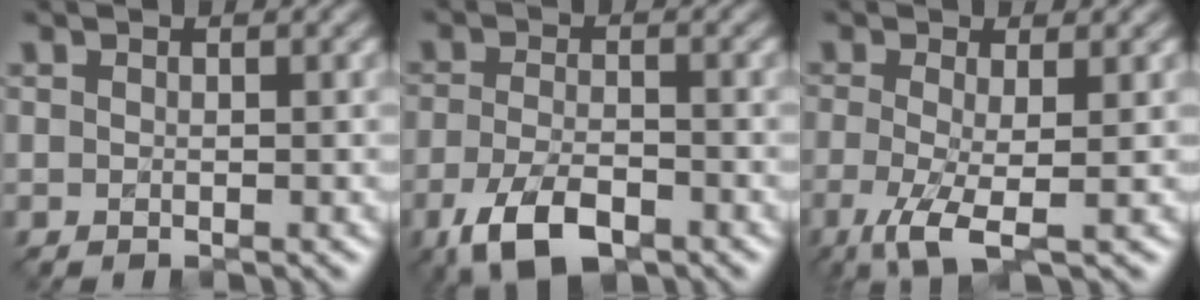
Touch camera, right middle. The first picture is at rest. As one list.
[{"total": 5.1, "force": [-3.4, 2.1, 3.2], "torque": [-0.078, 0.001, -0.069]}, {"total": 4.2, "force": [-1.6, 0.9, 3.7], "torque": [-0.091, -0.005, -0.037]}]